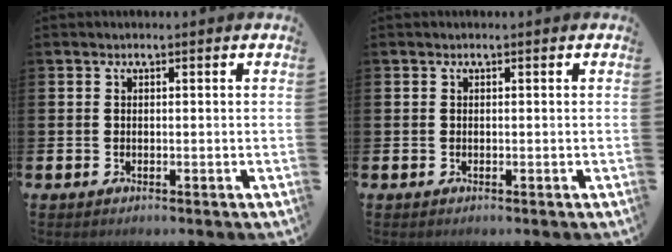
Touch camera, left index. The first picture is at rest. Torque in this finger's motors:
{"motor_torque": [0.12, 0.04, 0.02, 0.00]}